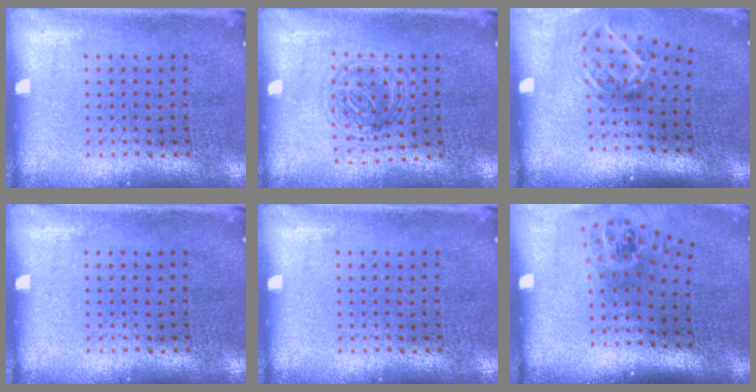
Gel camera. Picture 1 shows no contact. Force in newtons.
{"total": 1.2, "press": 1.1, "slide": 0.5}
{"total": 1.9, "press": 1.3, "slide": 1.5}
{"total": 0.0}
{"total": 0.0}
{"total": 1.7, "press": 1.3, "slide": 1.1}